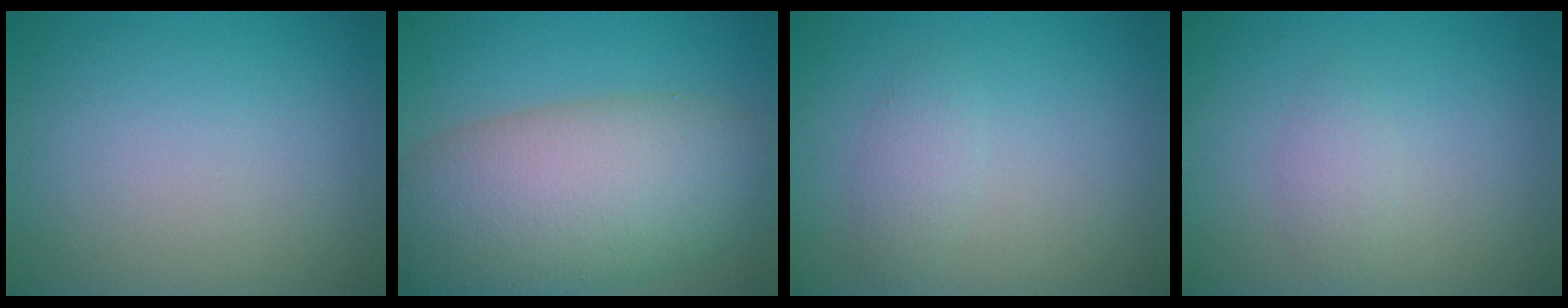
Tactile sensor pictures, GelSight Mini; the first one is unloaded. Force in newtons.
{"total": 11.7, "press": 11.7, "slide": 0.3}
{"total": 1.6, "press": 1.6, "slide": 0.0}
{"total": 1.4, "press": 1.4, "slide": 0.0}